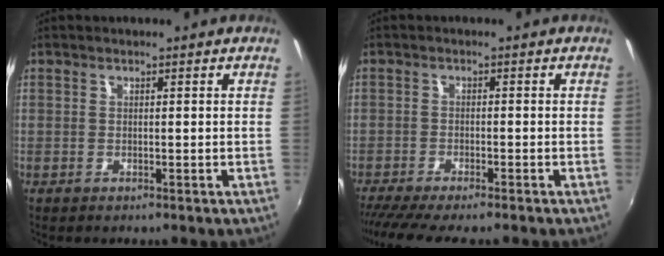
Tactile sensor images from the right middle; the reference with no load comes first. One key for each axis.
{"total": 7.8, "fx": -6.8, "fy": 0.3, "fz": 3.8, "tx": -0.087, "ty": -0.032, "tz": -0.114}